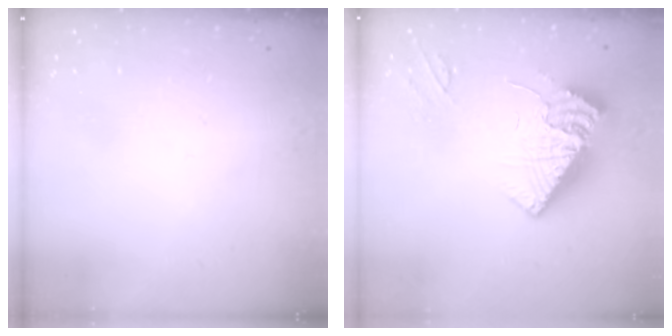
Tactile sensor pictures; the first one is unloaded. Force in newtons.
{"total": 12.0, "press": 11.9, "slide": 1.0}